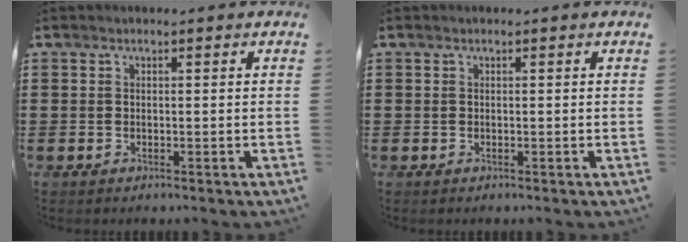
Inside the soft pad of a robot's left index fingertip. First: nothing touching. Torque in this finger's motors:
{"motor_torque": [-0.03, -0.03, 0.00, 0.00]}